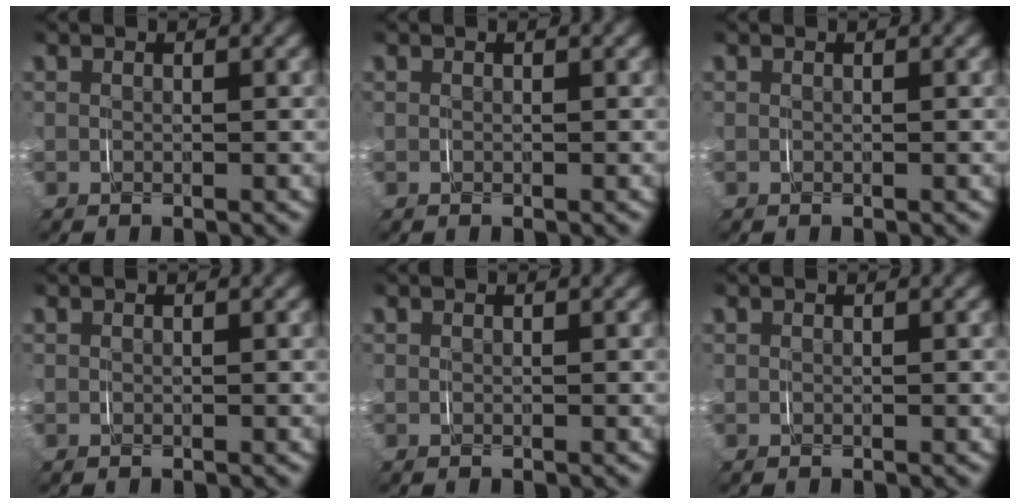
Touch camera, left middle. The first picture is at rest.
{"total": 0.0}
{"total": 0.0}
{"total": 0.0}
{"total": 0.0}
{"total": 0.0}